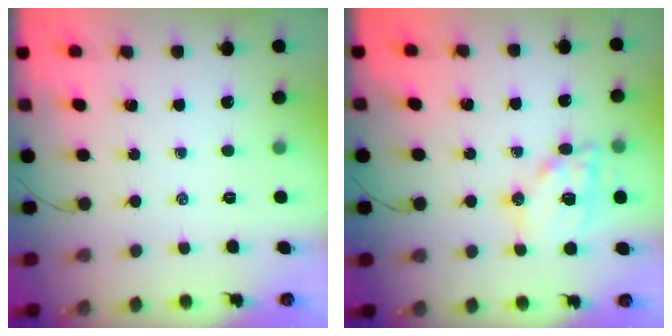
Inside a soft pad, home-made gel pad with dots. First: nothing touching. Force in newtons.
{"total": 12.6, "press": 12.5, "slide": 1.9}